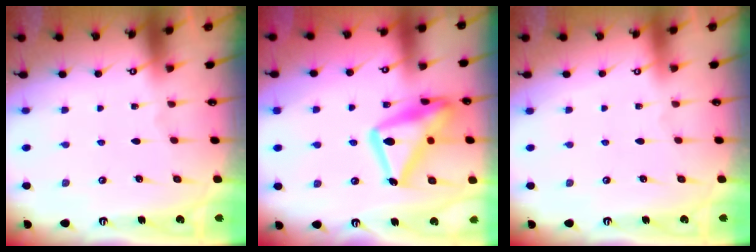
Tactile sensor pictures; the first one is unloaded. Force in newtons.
{"total": 20.6, "press": 20.6, "slide": 1.4}
{"total": 4.0, "press": 4.0, "slide": 0.1}